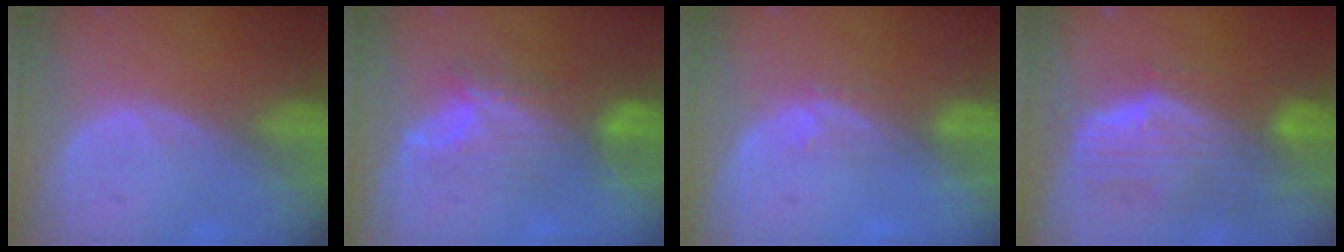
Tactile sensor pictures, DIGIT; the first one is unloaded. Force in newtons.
{"total": 7.8, "press": 7.4, "slide": 2.7}
{"total": 2.8, "press": 2.1, "slide": 1.7}
{"total": 10.5, "press": 9.0, "slide": 5.4}